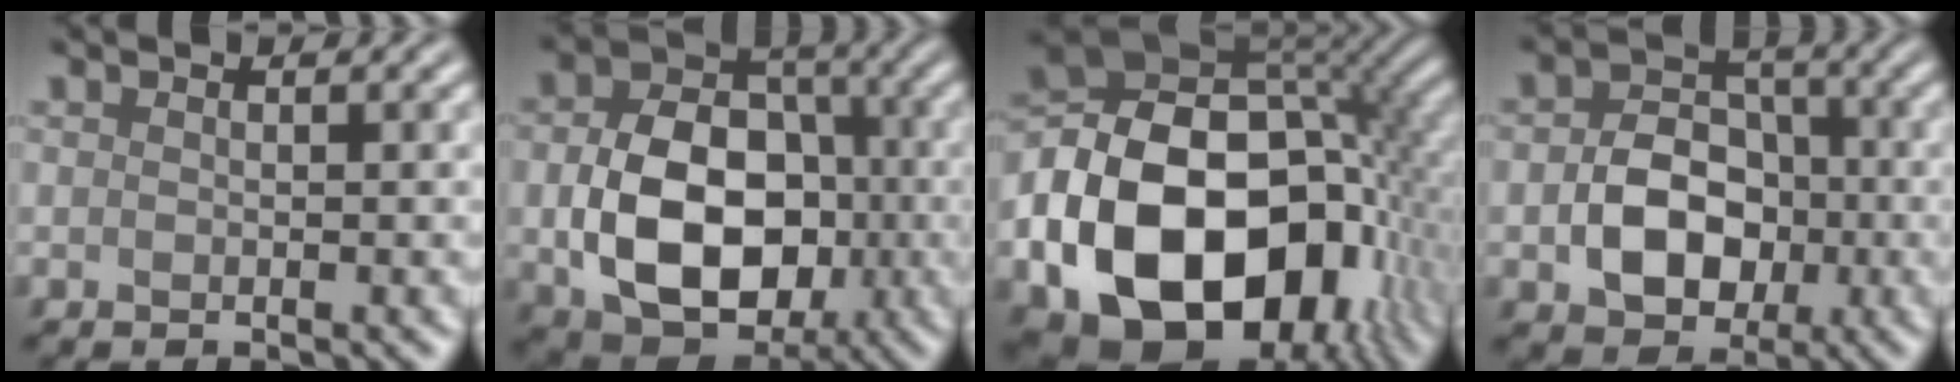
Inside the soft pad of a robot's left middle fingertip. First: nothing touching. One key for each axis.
{"total": 10.5, "fx": -1.7, "fy": 7.6, "fz": 7.0, "tx": -0.132, "ty": -0.008, "tz": -0.022}
{"total": 20.7, "fx": -6.2, "fy": 14.5, "fz": 13.5, "tx": -0.259, "ty": -0.027, "tz": -0.091}
{"total": 6.3, "fx": -1.4, "fy": 4.8, "fz": 3.8, "tx": -0.064, "ty": -0.005, "tz": -0.016}